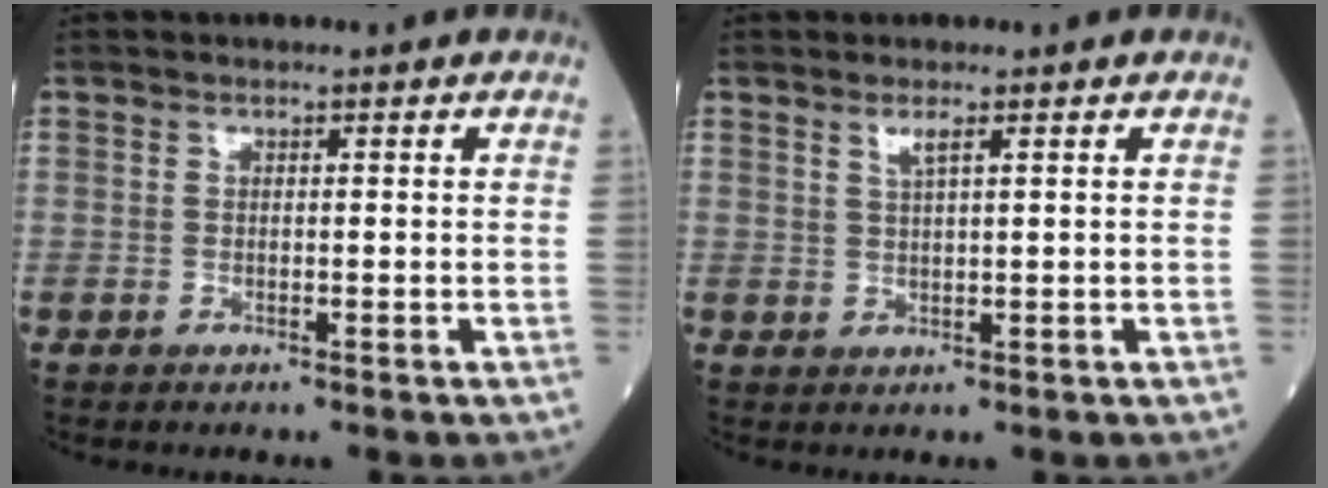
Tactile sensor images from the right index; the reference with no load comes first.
{"total": 1.8, "force": [1.1, -0.1, 1.4], "torque": [-0.033, -0.001, 0.022]}